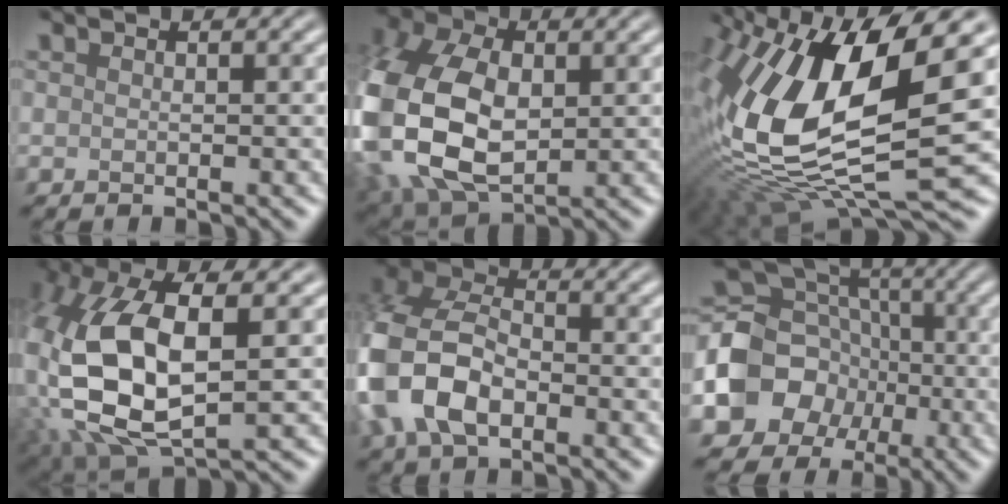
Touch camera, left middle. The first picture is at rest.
{"total": 15.1, "force": [-0.5, 10.4, 11.0], "torque": [-0.283, -0.024, -0.003]}
{"total": 16.8, "force": [1.3, 8.0, 14.7], "torque": [-0.319, -0.005, 0.020]}
{"total": 14.8, "force": [0.4, 8.0, 12.5], "torque": [-0.287, -0.011, 0.011]}
{"total": 10.4, "force": [-3.3, 6.5, 7.4], "torque": [-0.176, -0.002, -0.078]}
{"total": 9.1, "force": [-2.6, 7.8, 3.9], "torque": [-0.065, 0.005, -0.065]}